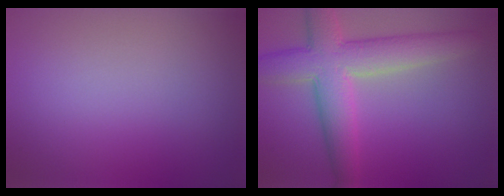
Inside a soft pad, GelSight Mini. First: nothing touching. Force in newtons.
{"total": 7.2, "press": 7.2, "slide": 0.3}